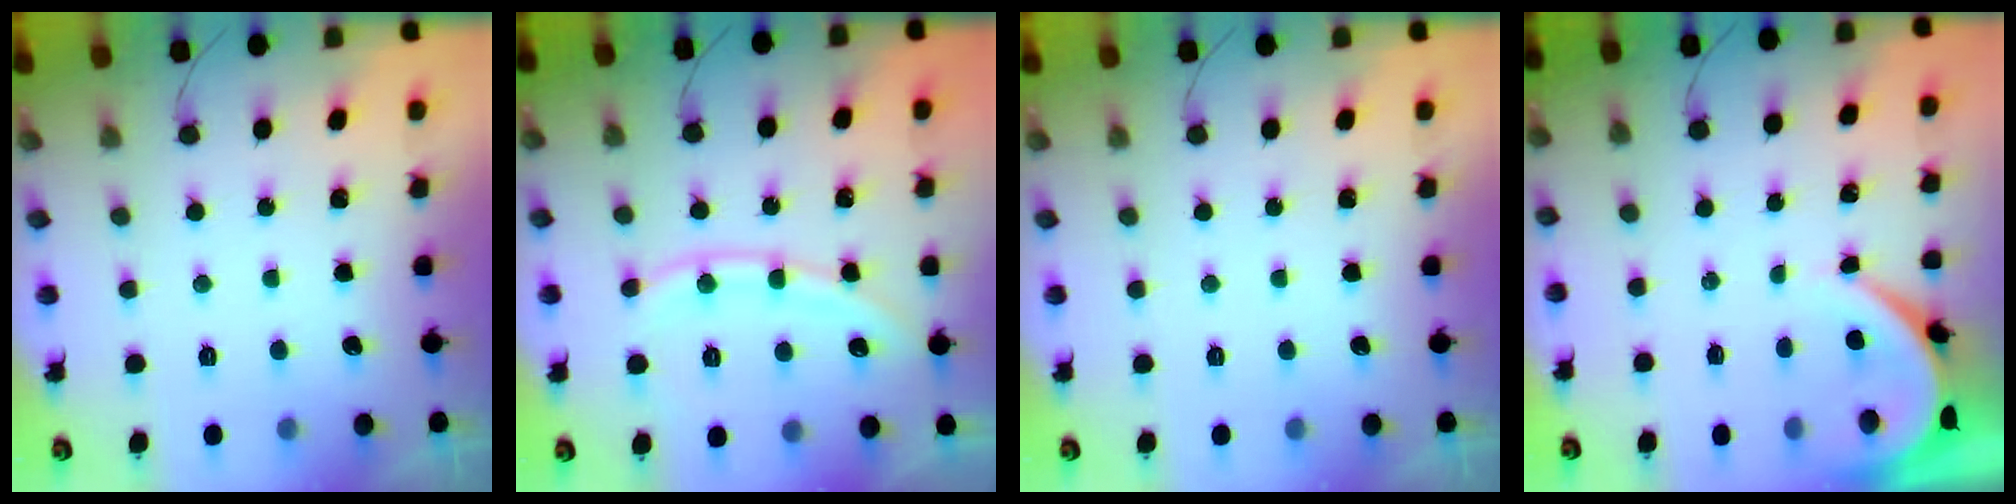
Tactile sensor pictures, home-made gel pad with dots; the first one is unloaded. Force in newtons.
{"total": 10.2, "press": 10.1, "slide": 1.5}
{"total": 0.0}
{"total": 3.3, "press": 3.3, "slide": 0.6}